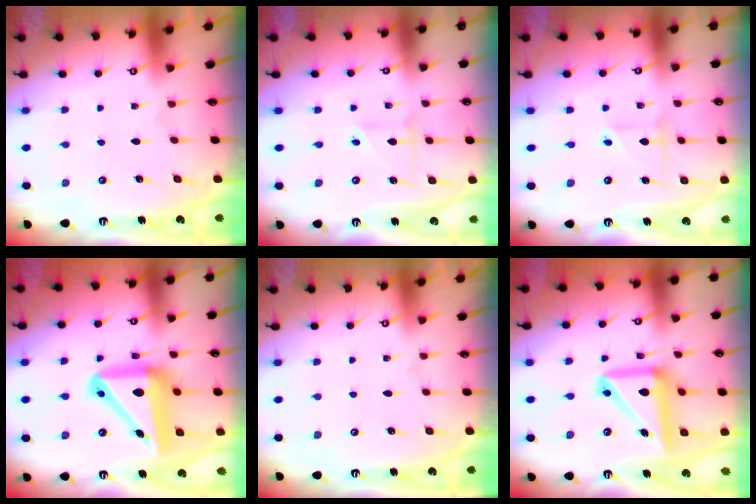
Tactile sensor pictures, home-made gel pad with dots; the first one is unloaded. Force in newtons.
{"total": 2.7, "press": 2.5, "slide": 1.0}
{"total": 2.4, "press": 2.4, "slide": 0.2}
{"total": 17.4, "press": 17.2, "slide": 2.8}
{"total": 0.0}
{"total": 15.0, "press": 14.9, "slide": 2.1}